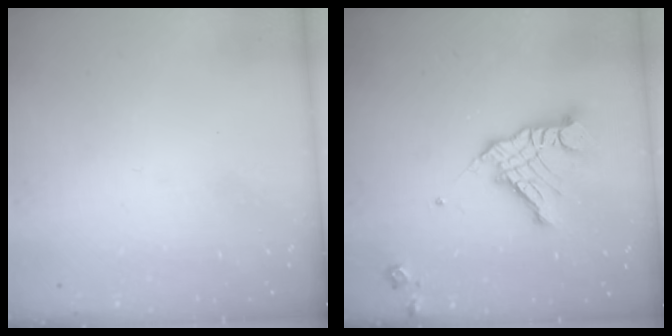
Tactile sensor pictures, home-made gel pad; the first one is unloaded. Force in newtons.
{"total": 13.3, "press": 13.2, "slide": 1.1}